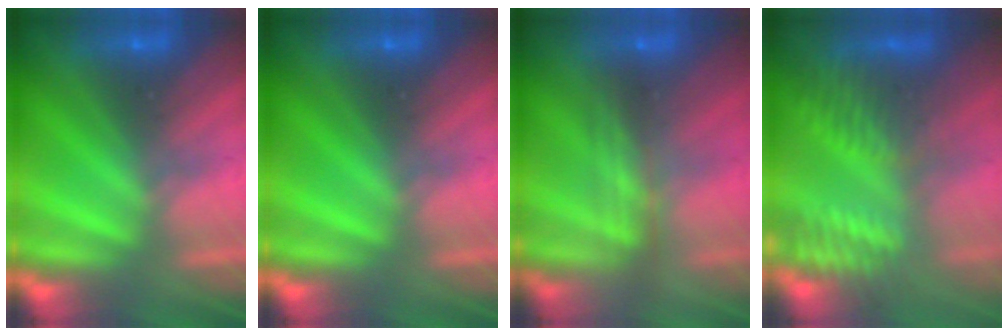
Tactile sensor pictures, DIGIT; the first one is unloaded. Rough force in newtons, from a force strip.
{"total": 0.0}
{"total": 2.4}
{"total": 3.7}